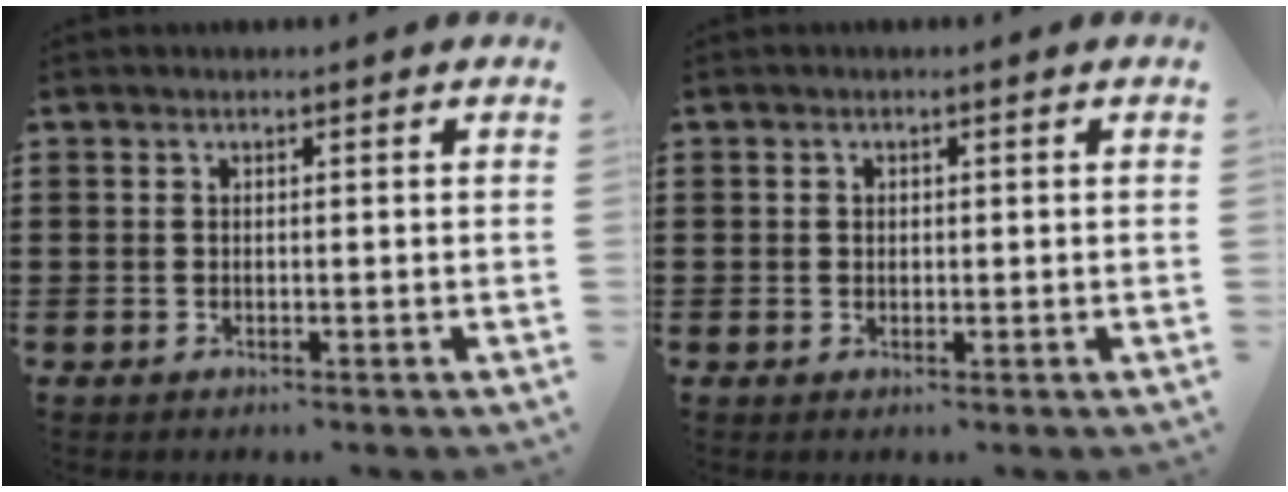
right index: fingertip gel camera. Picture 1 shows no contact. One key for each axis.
{"total": 0.7, "fx": 0.2, "fy": 0.7, "fz": 0.2, "tx": -0.005, "ty": 0.003, "tz": 0.004}